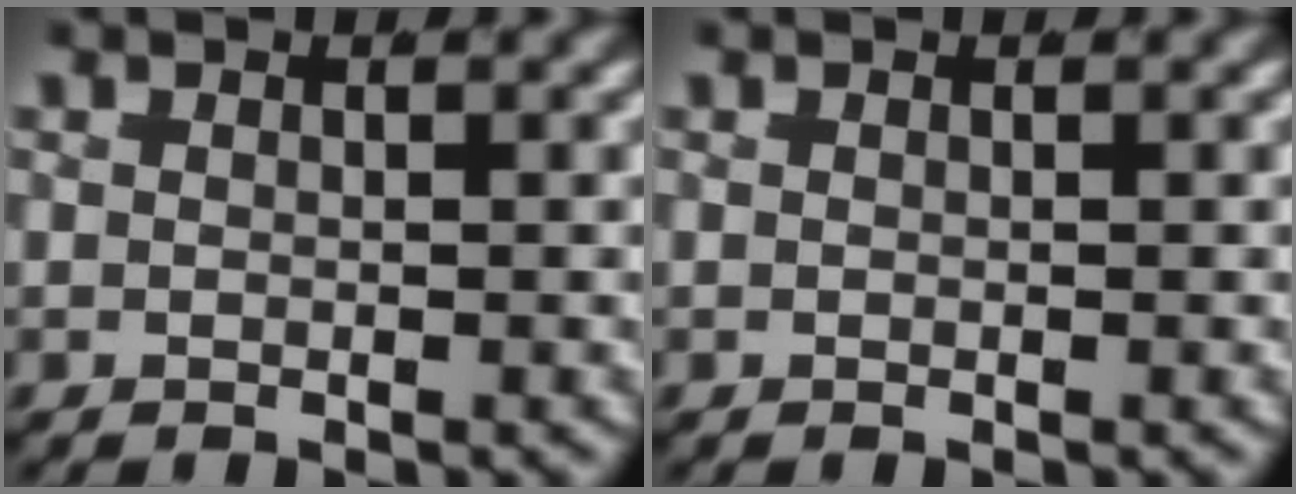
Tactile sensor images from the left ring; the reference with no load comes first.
{"total": 0.0}